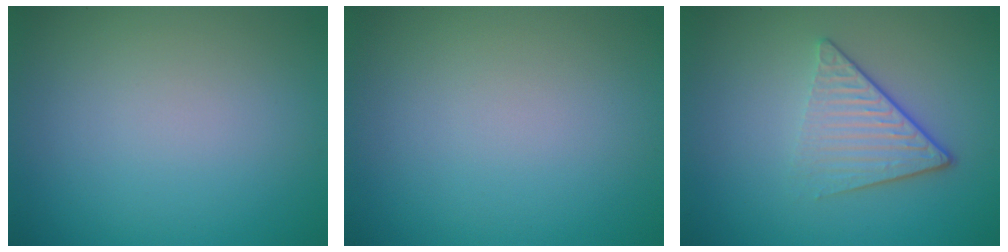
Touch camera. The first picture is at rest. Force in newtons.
{"total": 0.0}
{"total": 4.3, "press": 2.8, "slide": 3.3}